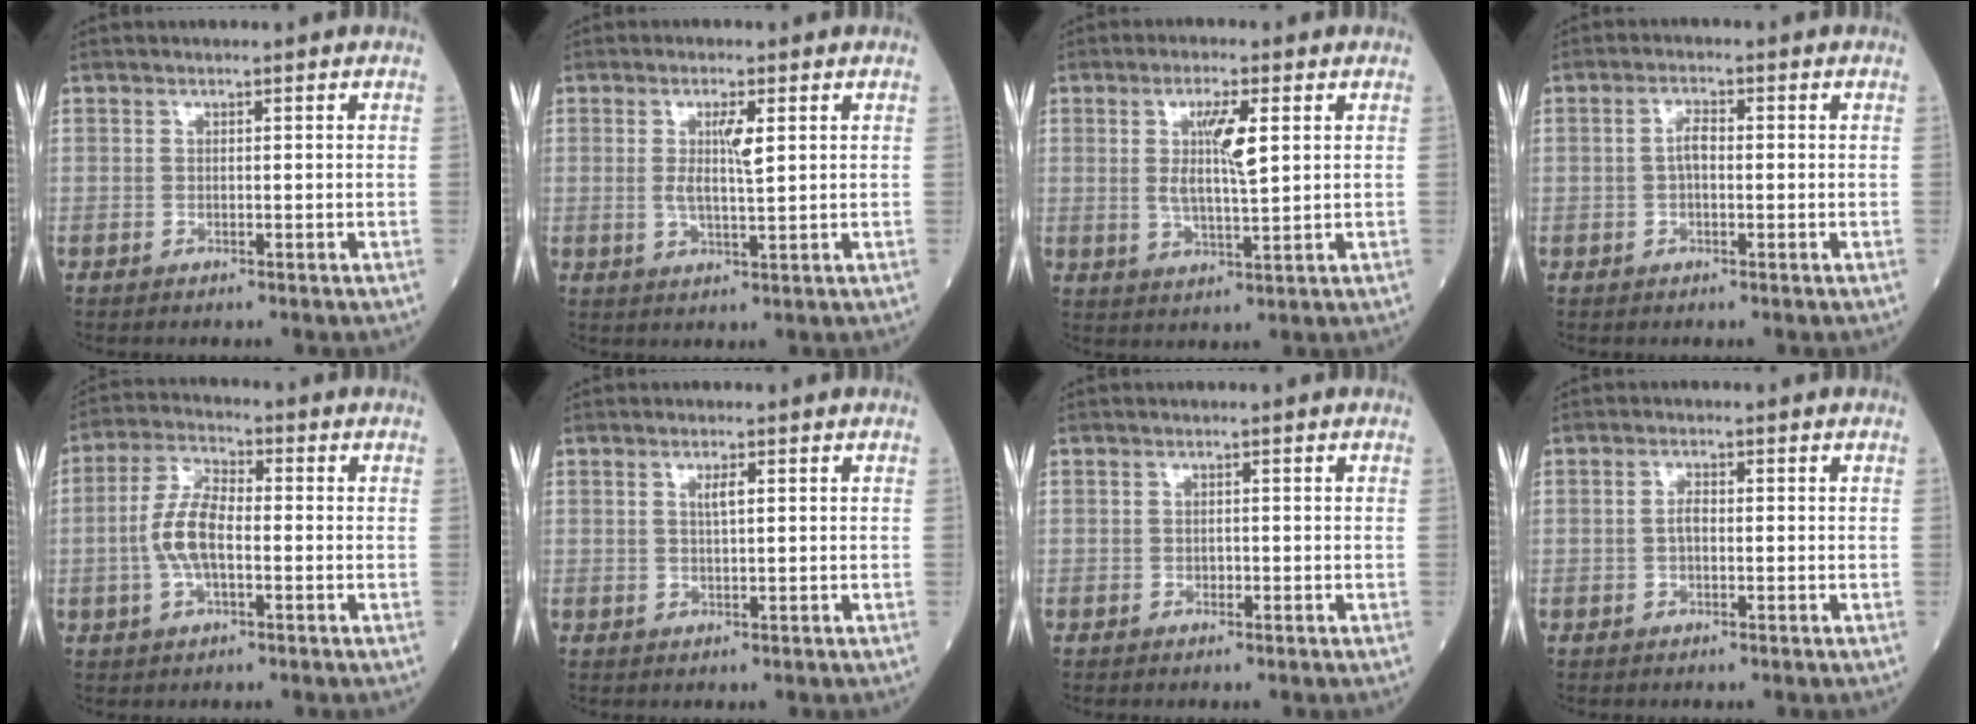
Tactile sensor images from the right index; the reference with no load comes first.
{"total": 4.2, "force": [1.0, 0.4, 4.0], "torque": [-0.076, -0.004, 0.018]}
{"total": 6.5, "force": [1.6, 0.8, 6.2], "torque": [-0.117, -0.002, 0.031]}
{"total": 2.4, "force": [-0.2, 1.1, 2.2], "torque": [-0.042, 0.011, -0.003]}
{"total": 7.5, "force": [-1.1, 3.0, 6.8], "torque": [-0.150, 0.013, -0.025]}
{"total": 1.8, "force": [0.6, 0.1, 1.6], "torque": [-0.031, -0.001, 0.011]}
{"total": 0.5, "force": [-0.2, 0.4, 0.3], "torque": [-0.005, 0.002, -0.003]}
{"total": 1.7, "force": [-0.2, 0.9, 1.4], "torque": [-0.028, 0.005, -0.004]}